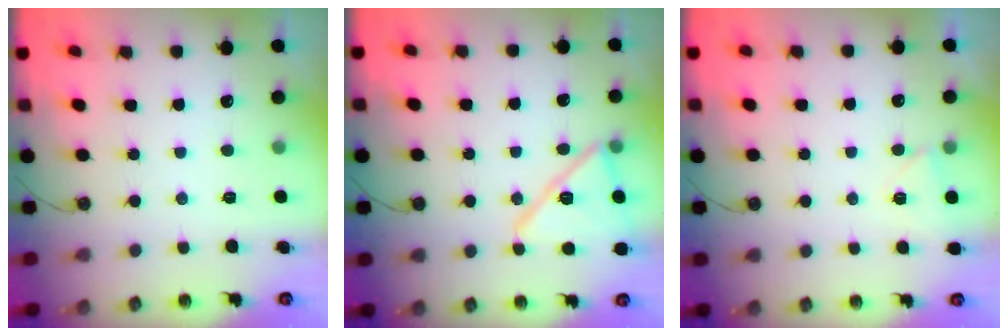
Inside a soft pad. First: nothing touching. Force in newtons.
{"total": 15.2, "press": 15.1, "slide": 0.9}
{"total": 4.0, "press": 3.3, "slide": 2.3}